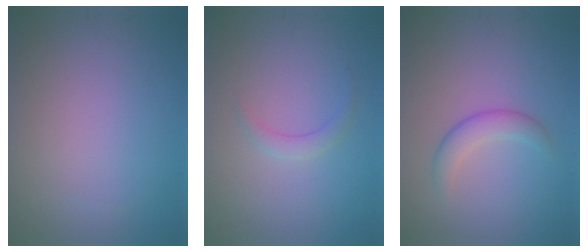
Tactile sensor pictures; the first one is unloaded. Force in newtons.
{"total": 1.4, "press": 1.4, "slide": 0.1}
{"total": 2.3, "press": 2.3, "slide": 0.0}